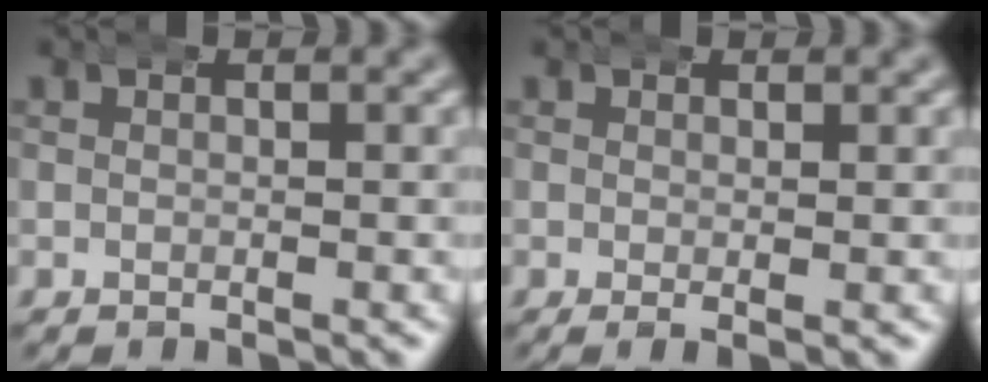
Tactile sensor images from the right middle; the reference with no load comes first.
{"total": 1.1, "force": [0.1, 0.1, 1.1], "torque": [-0.022, 0.000, 0.000]}